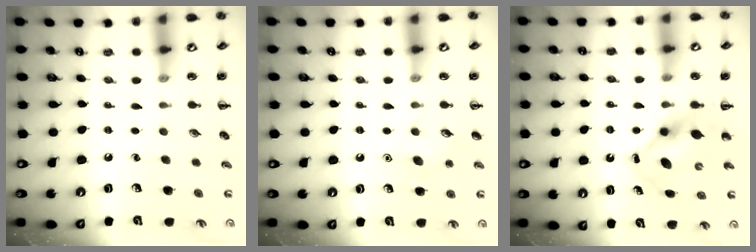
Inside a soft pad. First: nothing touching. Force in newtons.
{"total": 5.1, "press": 4.9, "slide": 1.3}
{"total": 6.6, "press": 6.5, "slide": 1.2}